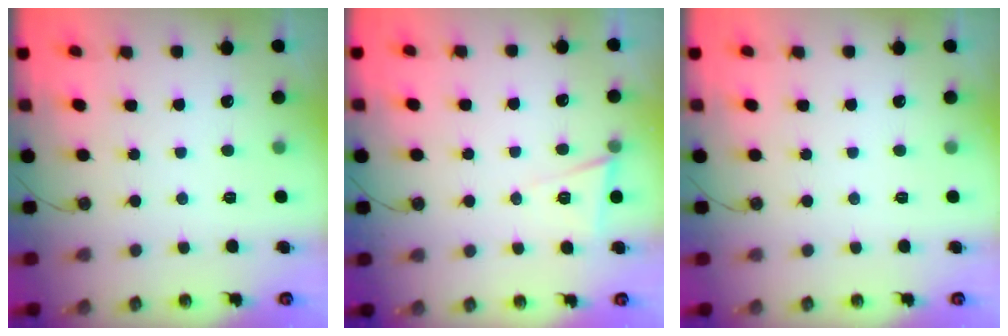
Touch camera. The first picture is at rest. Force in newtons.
{"total": 5.7, "press": 4.1, "slide": 4.0}
{"total": 0.0}